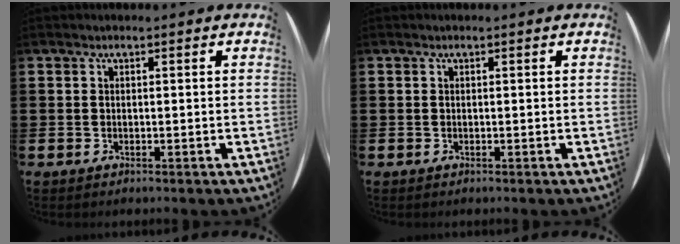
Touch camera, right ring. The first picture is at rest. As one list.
[{"total": 0.0}]